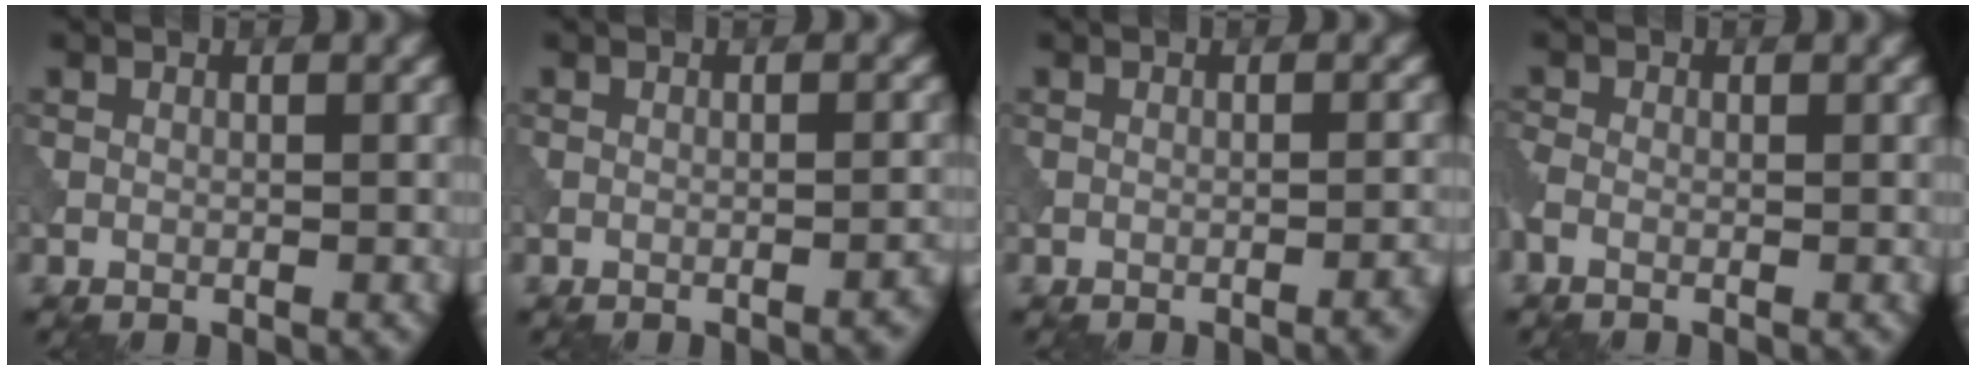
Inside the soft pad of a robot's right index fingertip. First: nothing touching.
{"total": 1.4, "force": [-0.8, 0.3, 1.1], "torque": [-0.009, 0.004, -0.014]}
{"total": 1.8, "force": [-0.9, 0.4, 1.6], "torque": [-0.012, 0.005, -0.015]}
{"total": 1.2, "force": [-0.6, 0.6, 0.9], "torque": [-0.023, -0.009, -0.016]}